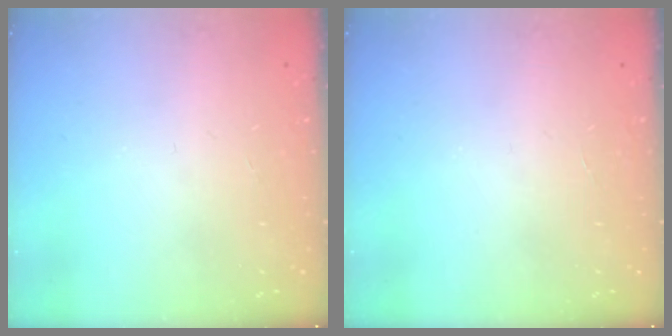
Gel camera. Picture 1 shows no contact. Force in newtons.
{"total": 0.0}